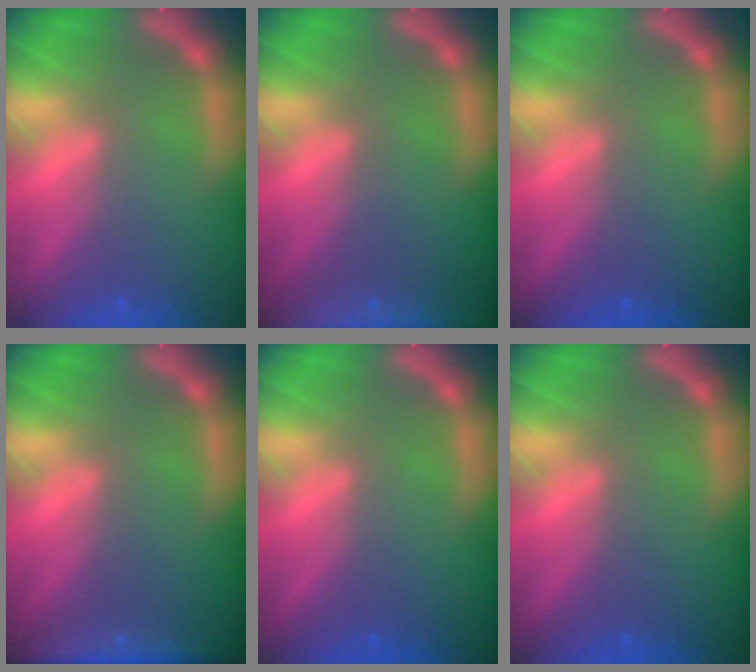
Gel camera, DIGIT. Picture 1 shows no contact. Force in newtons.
{"total": 9.5}
{"total": 0.0}
{"total": 4.5}
{"total": 0.0}
{"total": 0.0}